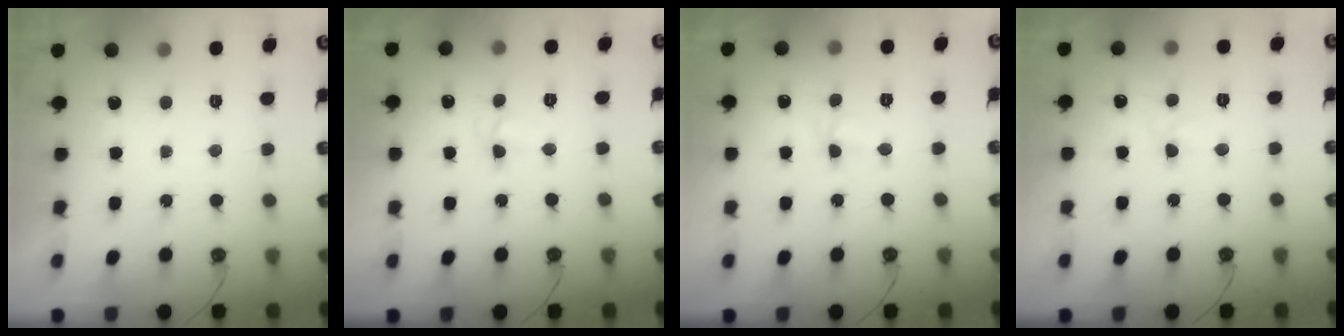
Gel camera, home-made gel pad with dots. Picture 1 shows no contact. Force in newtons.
{"total": 3.6, "press": 3.4, "slide": 1.2}
{"total": 2.8, "press": 2.6, "slide": 1.0}
{"total": 5.2, "press": 5.1, "slide": 0.4}